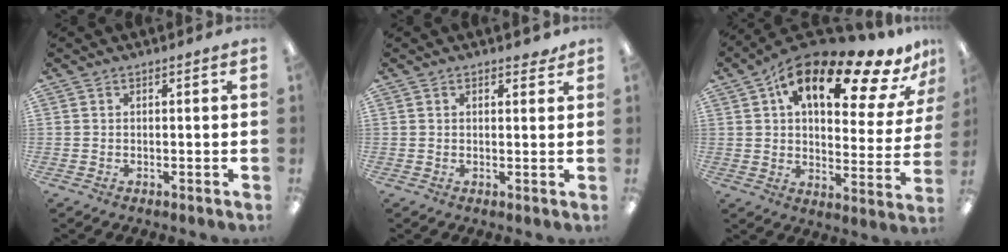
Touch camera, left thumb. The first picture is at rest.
{"total": 1.8, "force": [1.2, 0.9, 0.9], "torque": [-0.003, -0.005, 0.019]}
{"total": 20.6, "force": [12.4, 8.7, 14.1], "torque": [-0.211, -0.069, 0.199]}